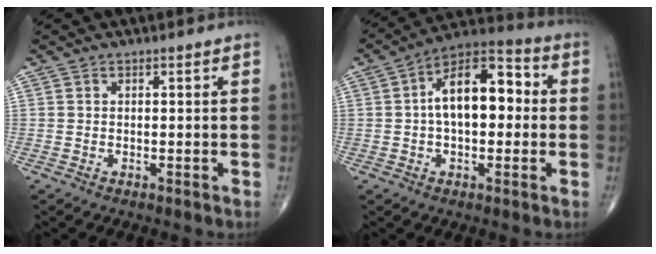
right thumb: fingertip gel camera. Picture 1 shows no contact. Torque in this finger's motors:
{"motor_torque": [-0.41, 0.94, 0.34, -0.10, 0.18]}